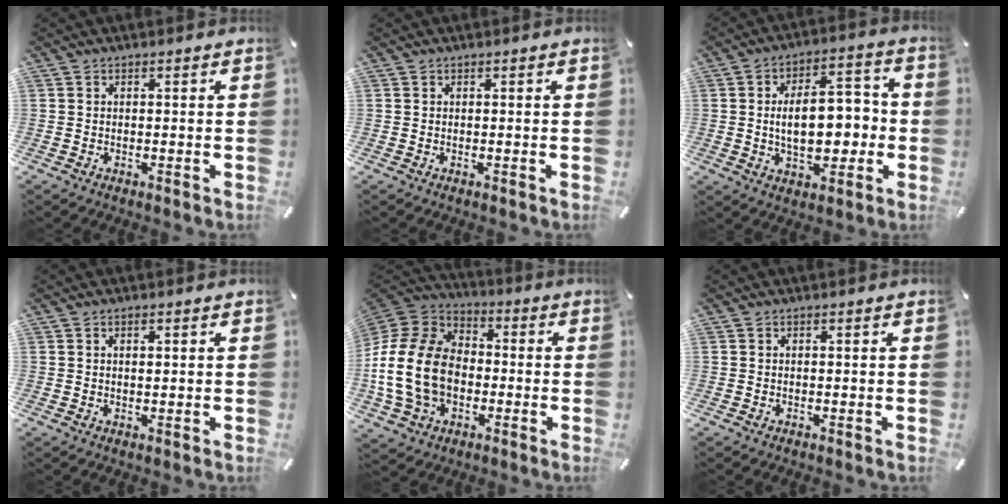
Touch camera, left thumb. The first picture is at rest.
{"total": 0.0}
{"total": 13.7, "force": [-0.8, 8.2, 11.0], "torque": [-0.149, 0.010, -0.015]}
{"total": 0.9, "force": [0.3, 0.3, 0.8], "torque": [-0.016, 0.002, 0.005]}
{"total": 18.2, "force": [-3.4, 14.0, 11.1], "torque": [-0.249, 0.028, -0.066]}
{"total": 0.0}